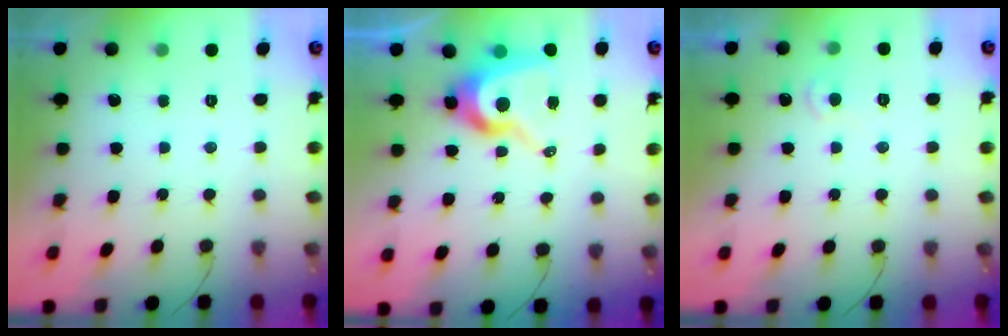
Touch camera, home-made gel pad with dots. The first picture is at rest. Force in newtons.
{"total": 12.3, "press": 12.3, "slide": 1.1}
{"total": 4.1, "press": 4.1, "slide": 0.5}